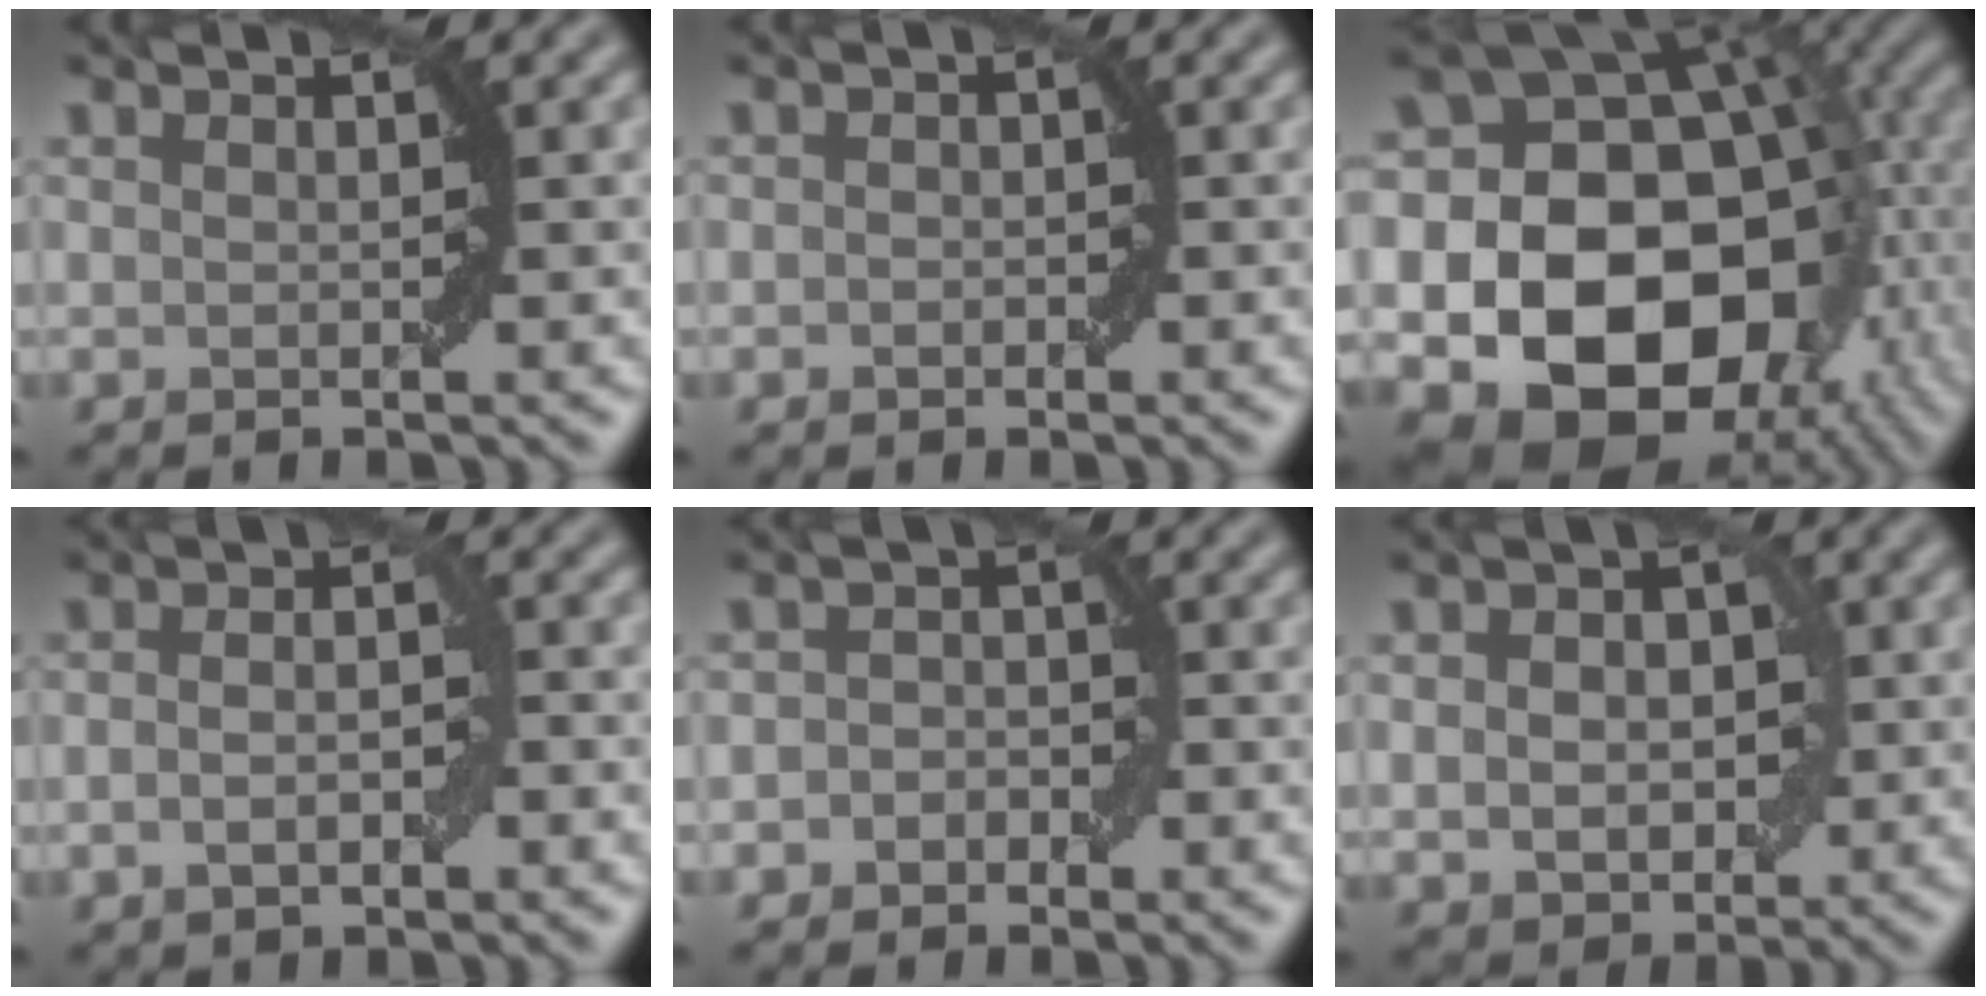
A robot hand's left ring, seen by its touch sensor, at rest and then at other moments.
{"total": 0.9, "force": [-0.3, 0.7, 0.4], "torque": [-0.003, 0.000, -0.006]}
{"total": 20.1, "force": [-3.4, 15.7, 12.2], "torque": [-0.206, -0.028, -0.054]}
{"total": 2.8, "force": [-0.8, 1.3, 2.3], "torque": [-0.043, 0.000, -0.017]}
{"total": 2.2, "force": [-0.9, 1.8, 0.8], "torque": [0.012, 0.006, -0.024]}
{"total": 5.2, "force": [0.3, 3.7, 3.7], "torque": [-0.046, 0.001, 0.004]}